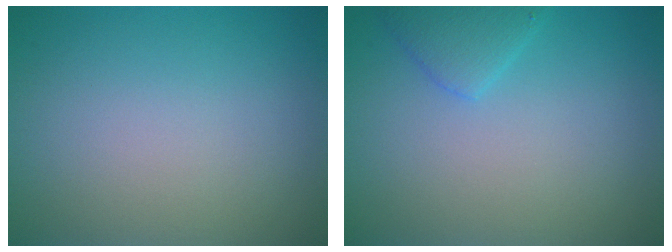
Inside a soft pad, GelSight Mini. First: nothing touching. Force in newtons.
{"total": 2.1, "press": 2.1, "slide": 0.1}